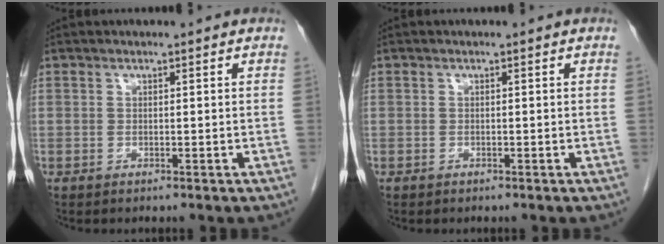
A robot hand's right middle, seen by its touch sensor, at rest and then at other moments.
{"total": 0.0}